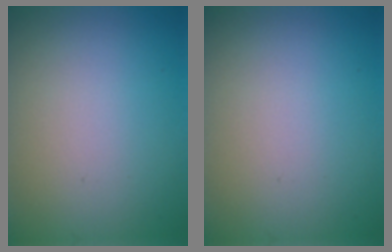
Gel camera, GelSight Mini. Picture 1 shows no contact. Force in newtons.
{"total": 0.0}